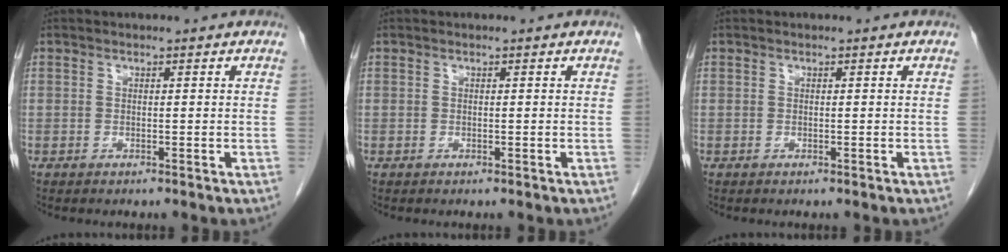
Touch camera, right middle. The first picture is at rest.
{"total": 0.0}
{"total": 0.0}